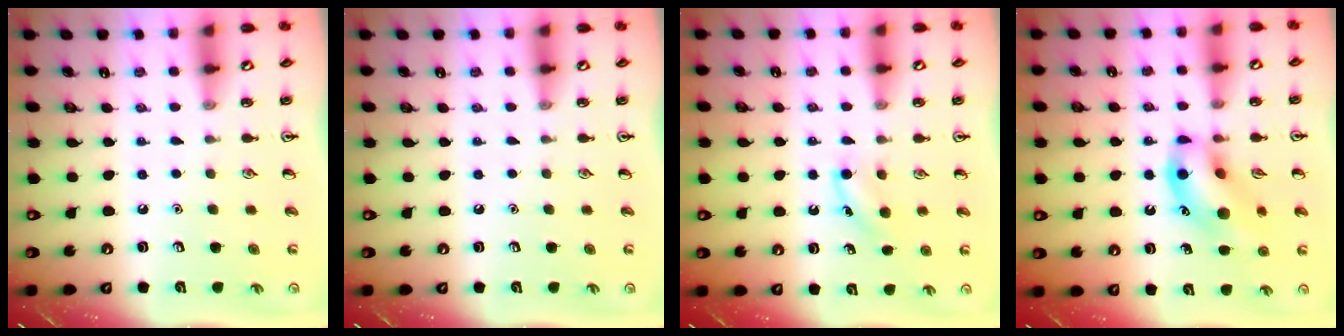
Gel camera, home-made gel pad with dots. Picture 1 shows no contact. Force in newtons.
{"total": 0.0}
{"total": 4.5, "press": 4.3, "slide": 1.6}
{"total": 12.6, "press": 12.4, "slide": 2.1}